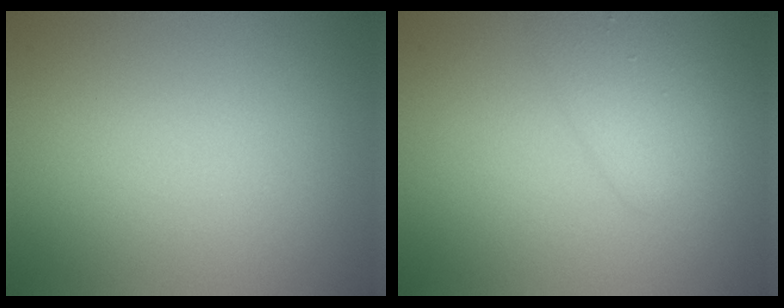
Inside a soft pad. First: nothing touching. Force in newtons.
{"total": 2.2, "press": 2.2, "slide": 0.1}